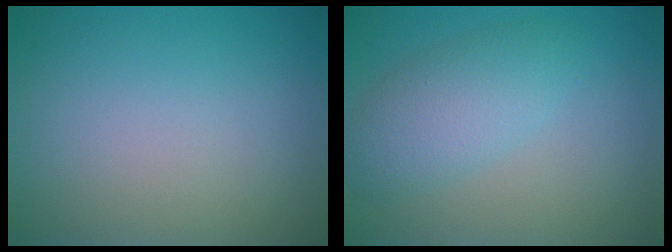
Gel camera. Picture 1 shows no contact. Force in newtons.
{"total": 3.8, "press": 3.8, "slide": 0.2}